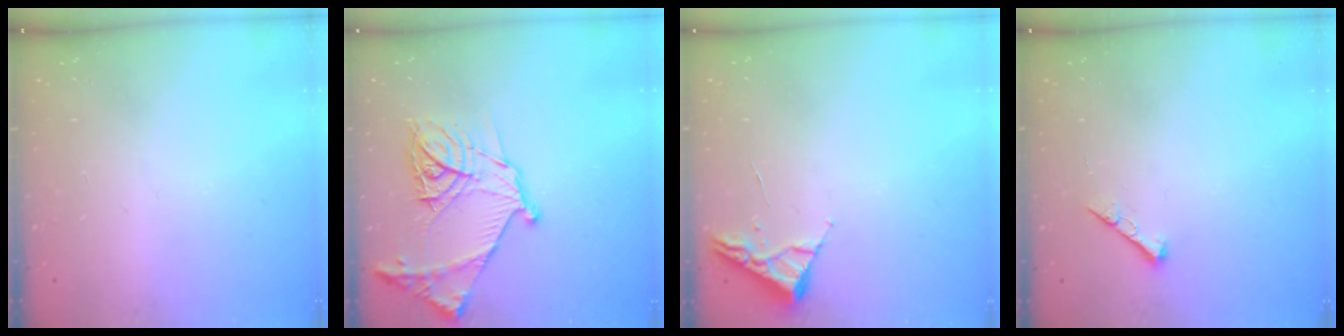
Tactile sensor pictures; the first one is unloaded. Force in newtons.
{"total": 18.4, "press": 18.3, "slide": 1.9}
{"total": 2.6, "press": 2.6, "slide": 0.3}
{"total": 4.3, "press": 4.3, "slide": 0.5}